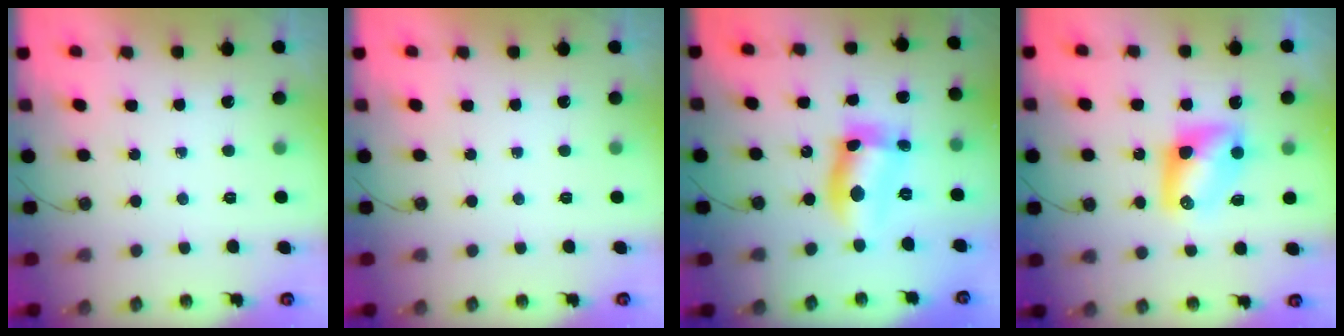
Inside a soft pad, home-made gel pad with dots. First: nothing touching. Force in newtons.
{"total": 0.0}
{"total": 10.9, "press": 10.9, "slide": 0.7}
{"total": 9.3, "press": 9.3, "slide": 0.4}